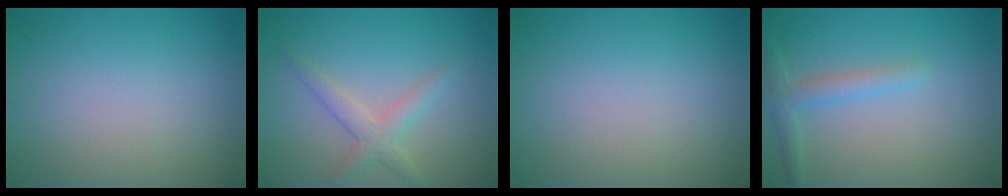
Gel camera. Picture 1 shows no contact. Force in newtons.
{"total": 2.5, "press": 2.5, "slide": 0.0}
{"total": 0.0}
{"total": 2.1, "press": 2.1, "slide": 0.2}